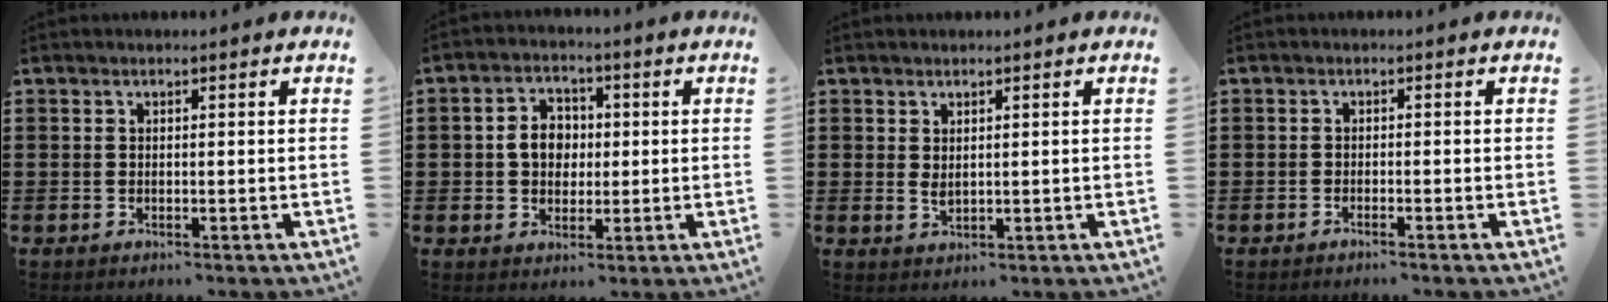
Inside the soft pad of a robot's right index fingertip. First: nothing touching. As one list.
[{"total": 5.4, "force": [0.1, 4.4, 3.1], "torque": [-0.065, 0.013, -0.004]}, {"total": 1.5, "force": [0.9, 0.6, 1.1], "torque": [-0.023, 0.002, 0.015]}, {"total": 0.8, "force": [-0.8, -0.1, 0.3], "torque": [-0.006, -0.001, -0.016]}]